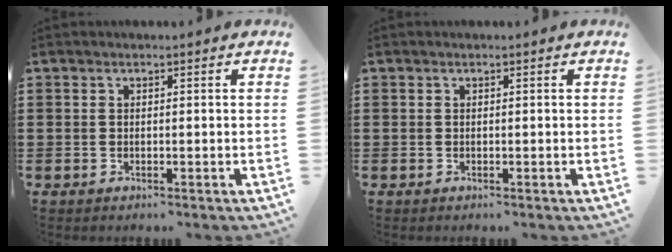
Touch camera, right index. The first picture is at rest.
{"total": 0.0}